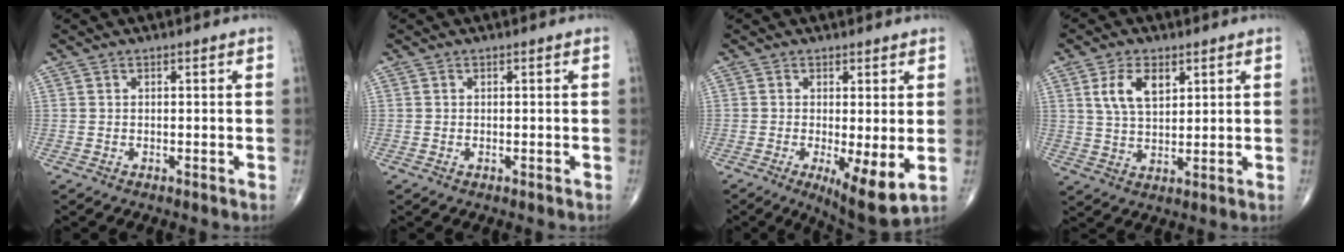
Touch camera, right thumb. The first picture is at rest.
{"total": 0.0}
{"total": 8.5, "force": [-1.5, 2.4, 8.0], "torque": [-0.129, -0.027, -0.020]}
{"total": 7.3, "force": [3.0, 4.1, 5.3], "torque": [-0.089, -0.011, 0.062]}